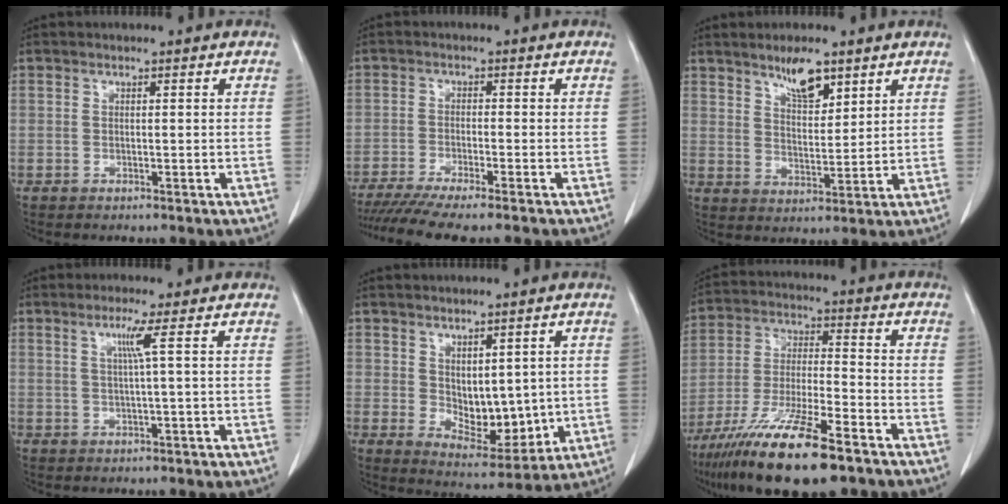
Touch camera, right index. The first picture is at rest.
{"total": 9.2, "force": [-7.8, 0.0, 4.9], "torque": [-0.066, -0.017, -0.123]}
{"total": 6.2, "force": [4.5, 1.8, 4.0], "torque": [-0.070, -0.002, 0.081]}
{"total": 3.1, "force": [1.1, -1.1, 2.6], "torque": [-0.053, -0.004, 0.023]}
{"total": 8.3, "force": [0.5, 4.4, 7.0], "torque": [-0.097, -0.008, 0.031]}
{"total": 17.3, "force": [-11.5, 2.8, 12.7], "torque": [-0.238, -0.041, -0.208]}